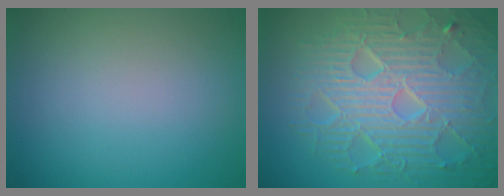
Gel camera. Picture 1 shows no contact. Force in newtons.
{"total": 10.2, "press": 6.6, "slide": 7.8}